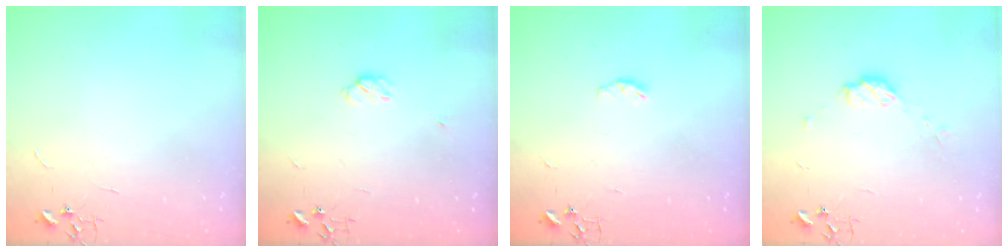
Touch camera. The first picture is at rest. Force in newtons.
{"total": 4.5, "press": 4.4, "slide": 1.1}
{"total": 4.1, "press": 4.1, "slide": 0.6}
{"total": 6.8, "press": 6.7, "slide": 0.6}